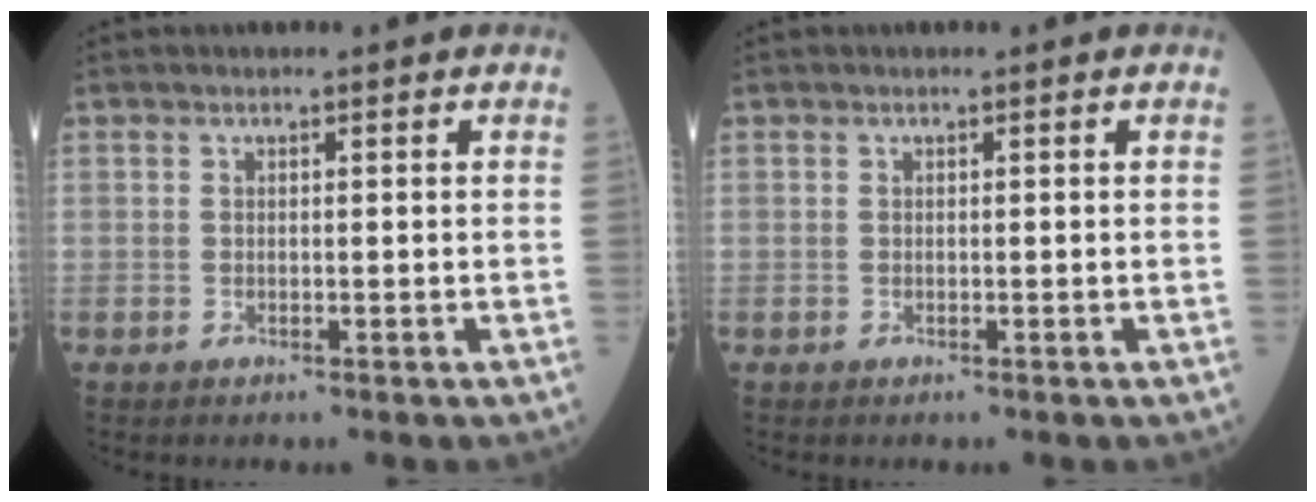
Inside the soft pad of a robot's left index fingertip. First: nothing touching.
{"total": 0.0}